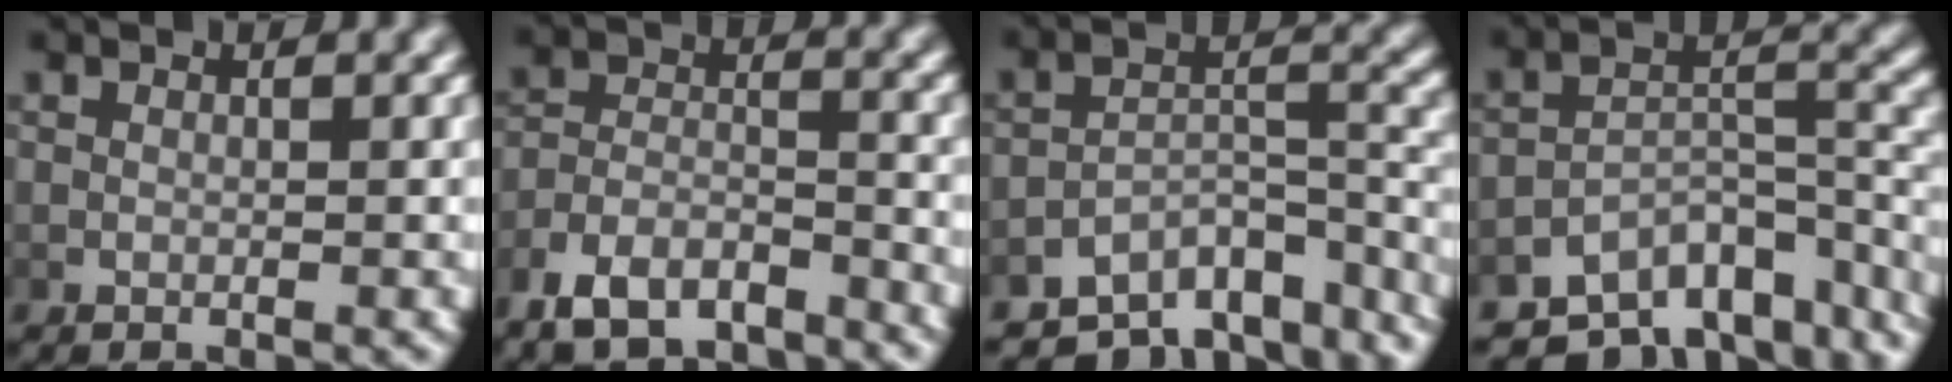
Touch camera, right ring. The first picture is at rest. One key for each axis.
{"total": 6.1, "fx": -4.9, "fy": 3.1, "fz": 2.1, "tx": -0.043, "ty": -0.016, "tz": -0.082}
{"total": 9.0, "fx": -6.1, "fy": 4.3, "fz": 5.0, "tx": -0.052, "ty": -0.010, "tz": -0.094}
{"total": 9.5, "fx": -5.6, "fy": 5.0, "fz": 5.7, "tx": -0.067, "ty": -0.010, "tz": -0.089}